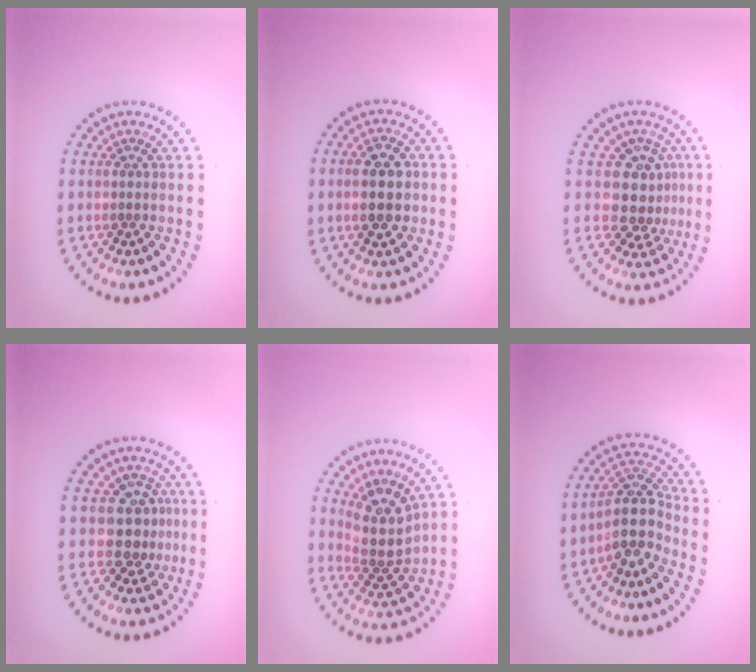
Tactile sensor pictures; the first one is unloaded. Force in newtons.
{"total": 5.1, "press": 5.1, "slide": 0.3}
{"total": 3.8, "press": 3.1, "slide": 2.2}
{"total": 3.5, "press": 3.1, "slide": 1.7}
{"total": 4.0, "press": 3.3, "slide": 2.2}
{"total": 4.3, "press": 3.4, "slide": 2.5}